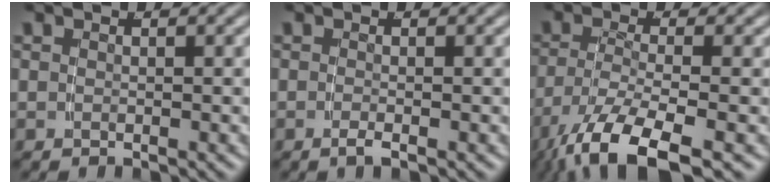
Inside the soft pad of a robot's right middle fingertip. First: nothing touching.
{"total": 1.1, "force": [-0.9, -0.2, 0.6], "torque": [-0.016, -0.003, -0.015]}
{"total": 8.4, "force": [-4.8, 3.1, 6.1], "torque": [-0.128, -0.050, -0.048]}